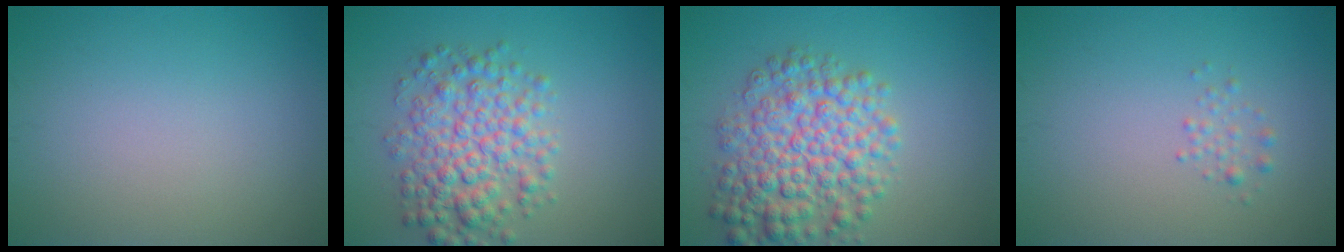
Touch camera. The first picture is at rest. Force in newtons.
{"total": 5.8, "press": 5.8, "slide": 0.0}
{"total": 7.3, "press": 7.3, "slide": 0.1}
{"total": 1.0, "press": 1.0, "slide": 0.0}